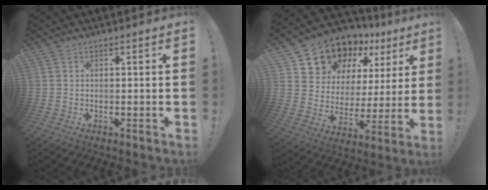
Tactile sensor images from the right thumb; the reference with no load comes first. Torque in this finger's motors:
{"motor_torque": [0.74, 2.61, 0.09, 0.21, 0.10]}